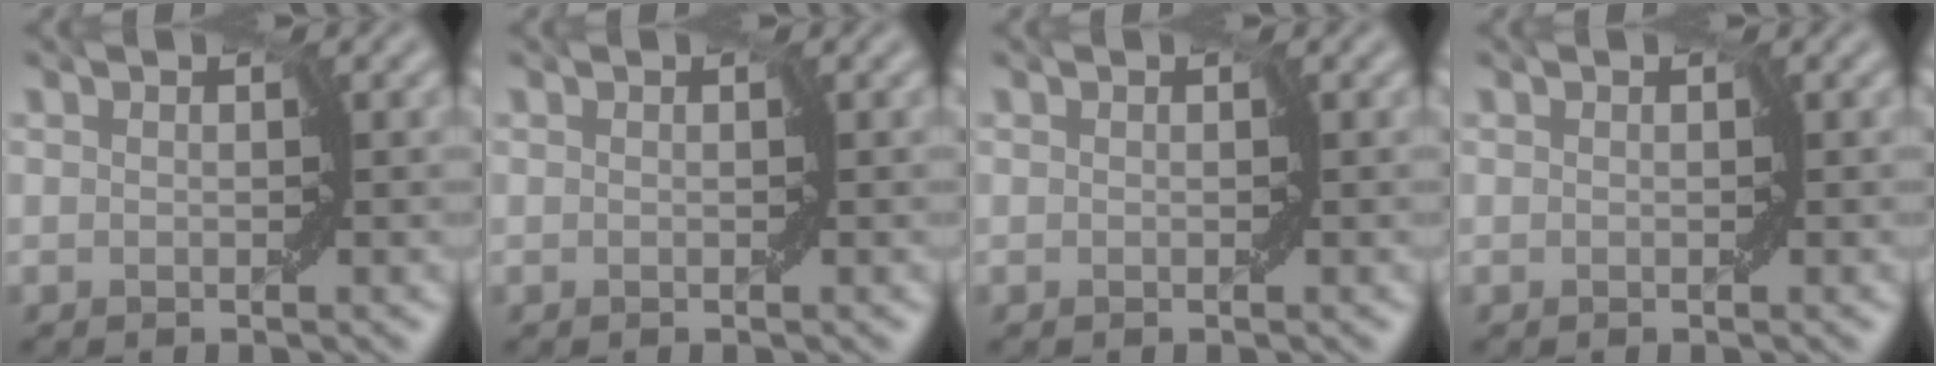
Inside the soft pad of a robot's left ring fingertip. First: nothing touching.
{"total": 0.0}
{"total": 0.0}
{"total": 0.0}